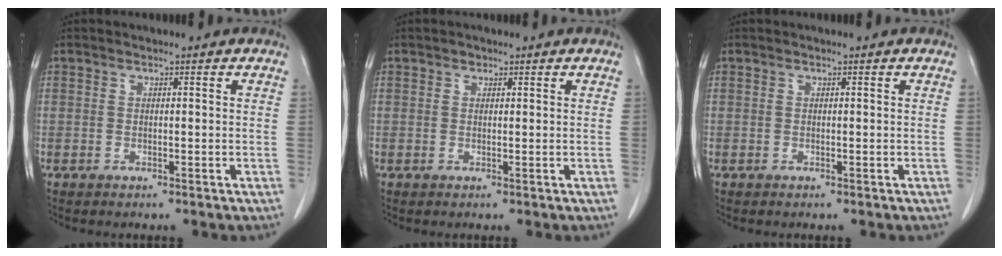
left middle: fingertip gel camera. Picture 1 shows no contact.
{"total": 0.6, "force": [0.4, 0.5, 0.1], "torque": [0.001, -0.001, 0.004]}
{"total": 0.0}